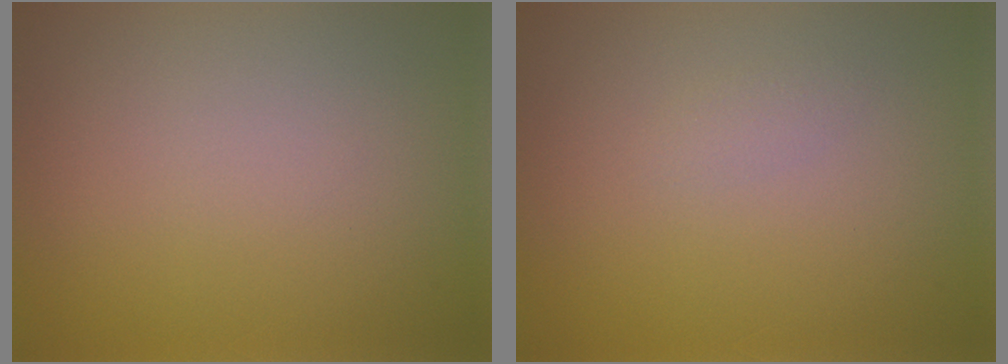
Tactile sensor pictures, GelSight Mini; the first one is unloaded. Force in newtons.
{"total": 0.6, "press": 0.6, "slide": 0.0}